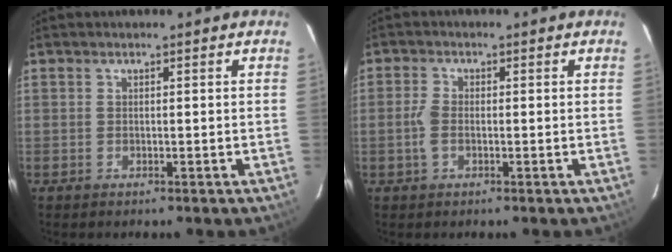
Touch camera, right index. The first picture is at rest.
{"total": 2.8, "force": [-0.7, 1.5, 2.3], "torque": [-0.057, 0.003, -0.014]}